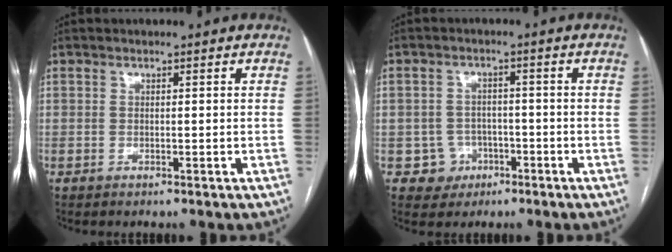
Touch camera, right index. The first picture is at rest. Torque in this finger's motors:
{"motor_torque": [-0.47, 0.00, -0.73, -0.21]}